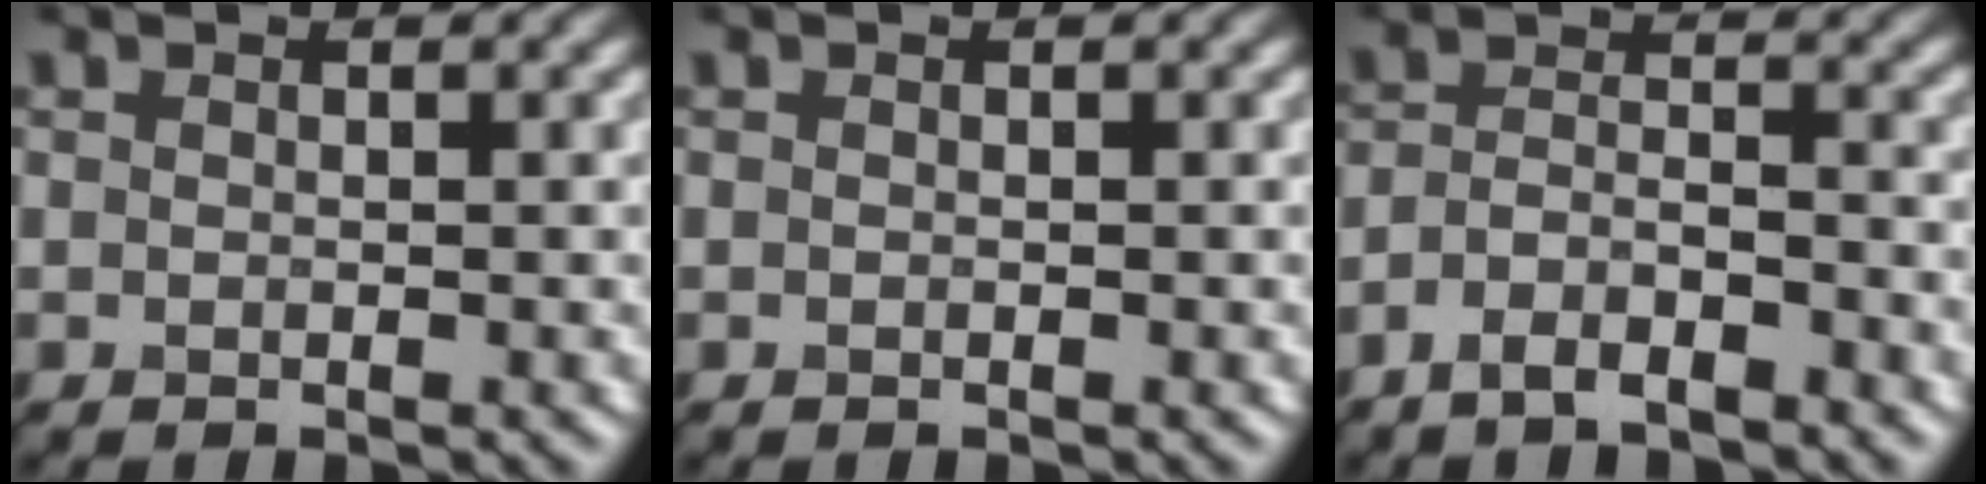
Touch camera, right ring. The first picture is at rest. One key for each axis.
{"total": 0.0}
{"total": 3.6, "fx": -2.7, "fy": 1.1, "fz": 2.2, "tx": -0.043, "ty": 0.005, "tz": -0.057}